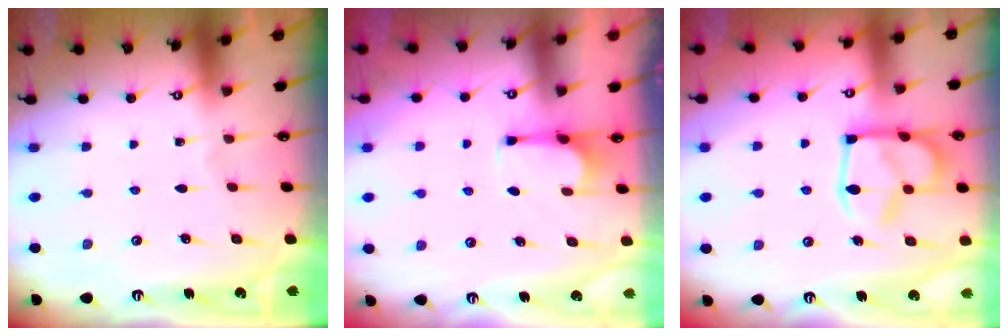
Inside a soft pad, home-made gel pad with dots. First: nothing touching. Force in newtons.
{"total": 3.0, "press": 2.9, "slide": 0.6}
{"total": 11.6, "press": 11.5, "slide": 1.4}